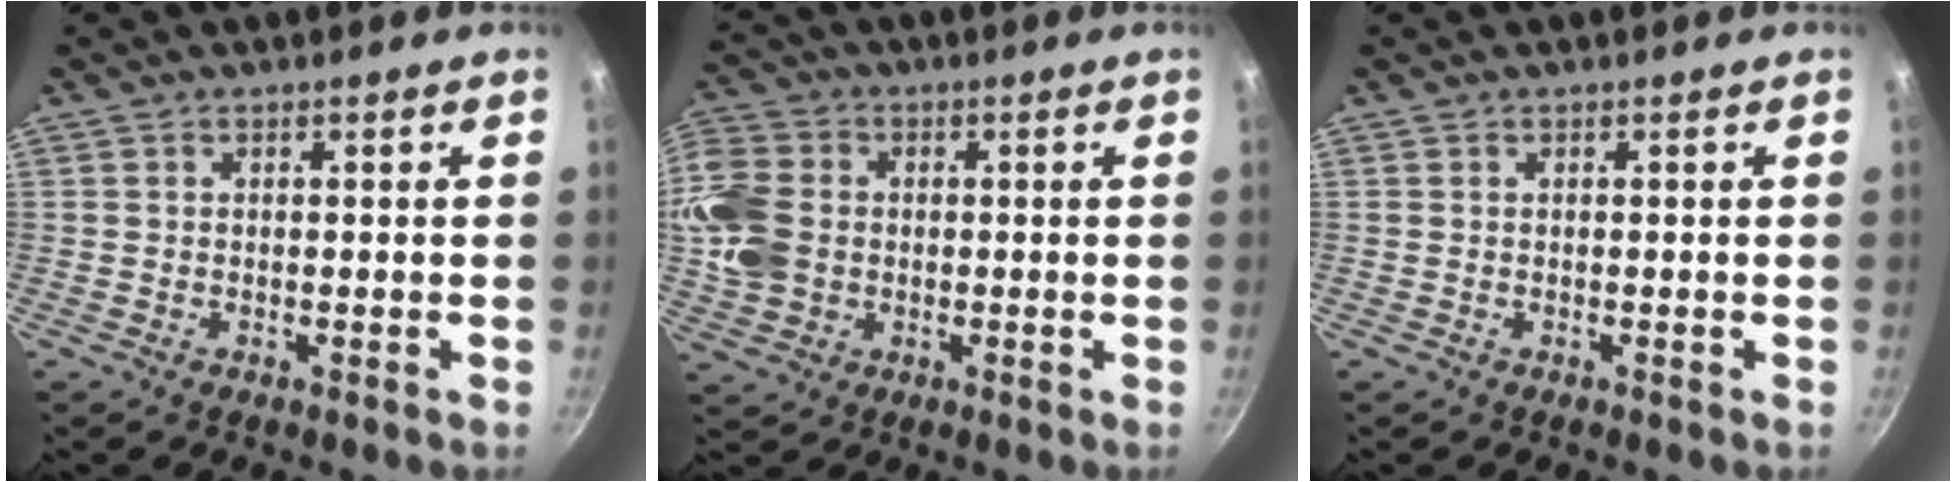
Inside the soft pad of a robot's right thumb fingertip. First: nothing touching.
{"total": 13.9, "force": [-0.1, 11.1, 8.4], "torque": [-0.202, 0.012, -0.001]}
{"total": 0.0}